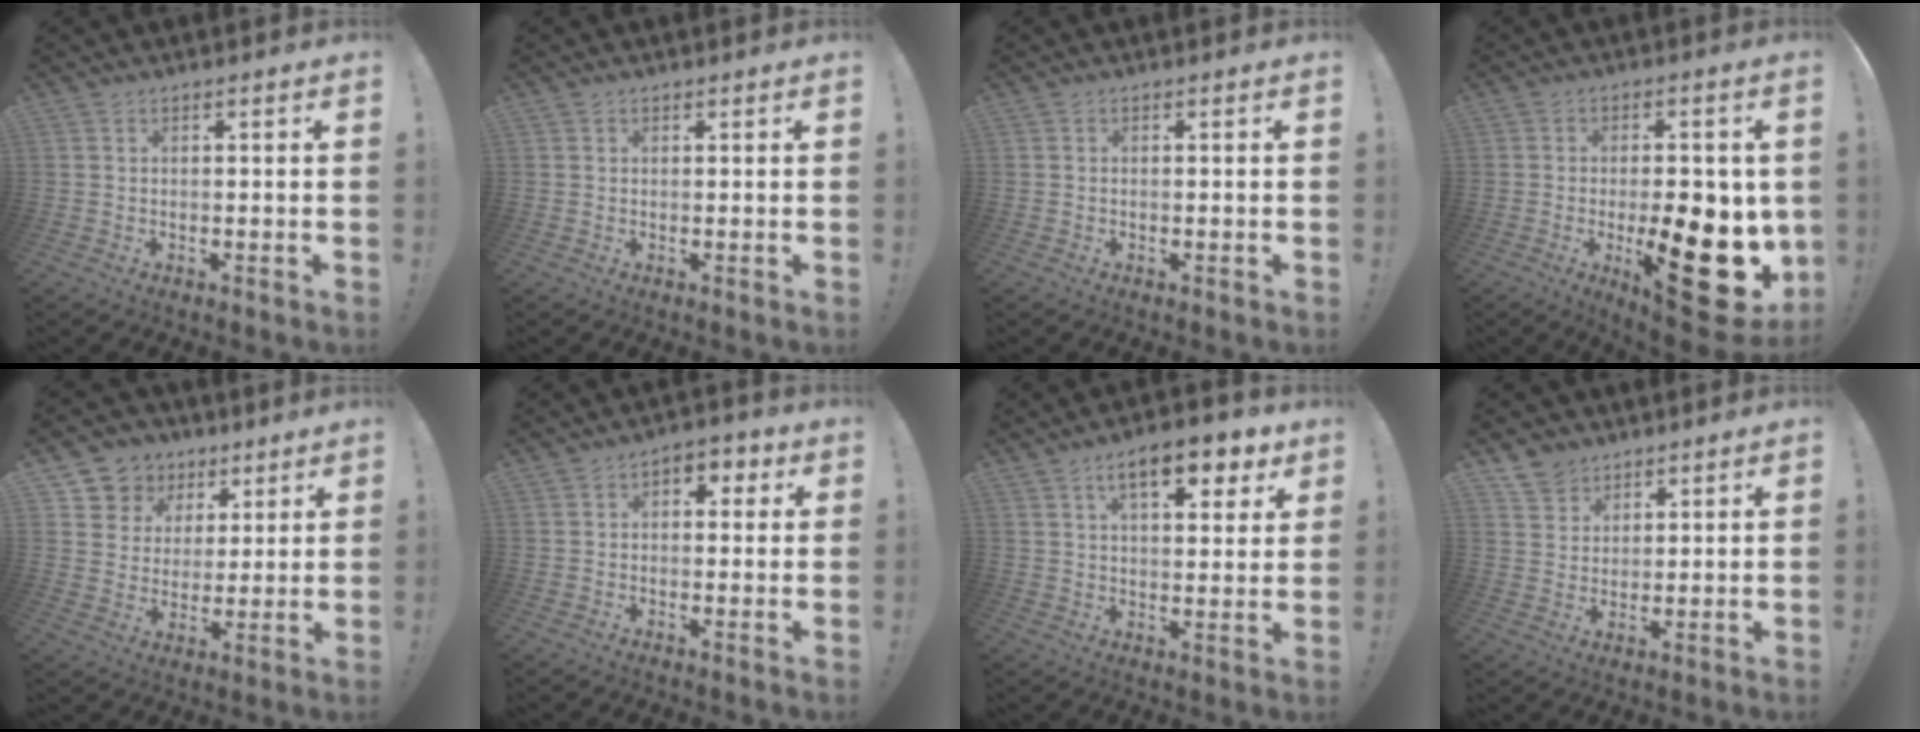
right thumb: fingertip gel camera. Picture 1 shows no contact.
{"total": 0.7, "force": [0.5, 0.4, 0.1], "torque": [-0.002, 0.001, 0.011]}
{"total": 0.0}
{"total": 24.4, "force": [-4.1, 9.5, 22.1], "torque": [-0.306, -0.001, -0.046]}
{"total": 9.2, "force": [4.5, 7.9, 1.6], "torque": [-0.032, -0.029, 0.095]}
{"total": 4.5, "force": [0.8, 3.5, 2.8], "torque": [-0.027, 0.003, 0.010]}
{"total": 11.9, "force": [6.4, 4.7, 8.9], "torque": [-0.120, -0.026, 0.104]}
{"total": 6.5, "force": [4.8, 4.3, 0.8], "torque": [-0.015, -0.035, 0.095]}